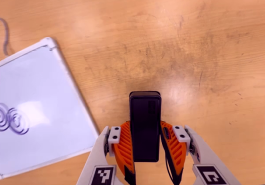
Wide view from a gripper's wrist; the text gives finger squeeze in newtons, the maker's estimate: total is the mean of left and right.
{"total": 3.4, "left": 1.9, "right": 5.0}